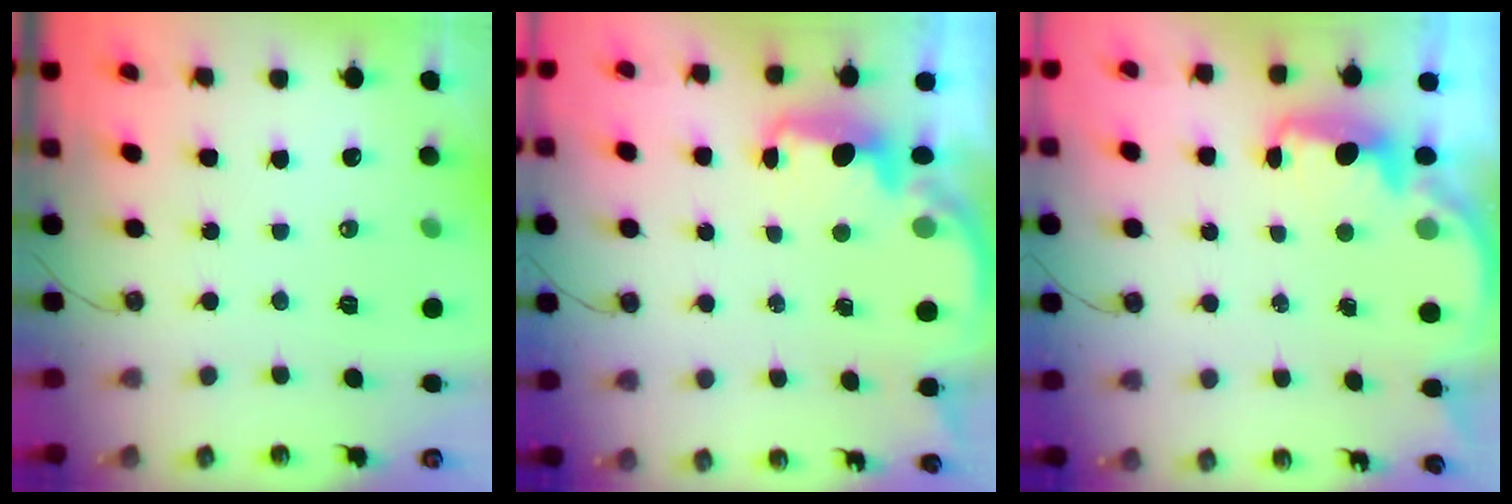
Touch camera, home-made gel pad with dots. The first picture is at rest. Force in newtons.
{"total": 2.3, "press": 2.1, "slide": 0.8}
{"total": 2.5, "press": 2.4, "slide": 0.8}